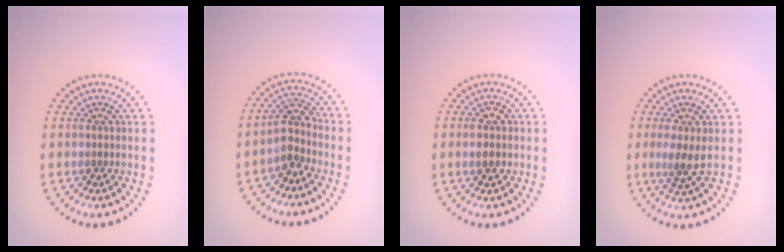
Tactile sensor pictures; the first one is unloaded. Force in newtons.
{"total": 2.6, "press": 2.0, "slide": 1.6}
{"total": 1.5, "press": 1.5, "slide": 0.1}
{"total": 1.9, "press": 1.5, "slide": 1.2}